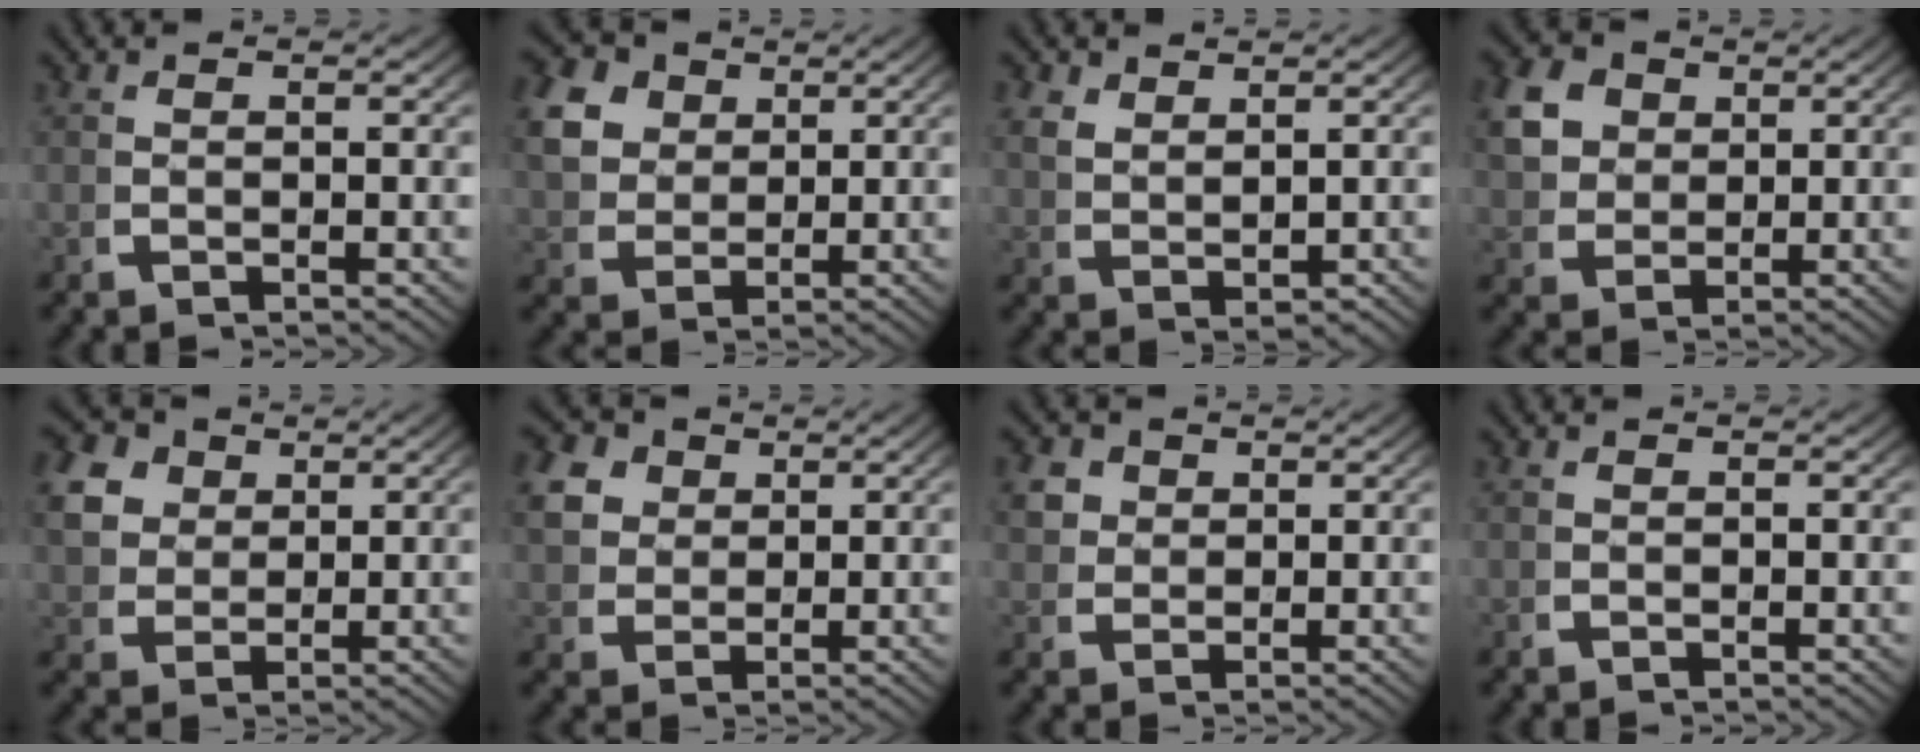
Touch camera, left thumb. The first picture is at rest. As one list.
[{"total": 8.8, "force": [3.3, 6.9, 4.3], "torque": [-0.107, -0.013, 0.061]}, {"total": 2.7, "force": [1.8, 1.5, 1.3], "torque": [-0.023, -0.006, 0.050]}, {"total": 6.9, "force": [2.6, 5.4, 3.5], "torque": [-0.089, -0.014, 0.055]}, {"total": 8.4, "force": [3.2, 6.6, 4.0], "torque": [-0.099, -0.011, 0.060]}, {"total": 7.6, "force": [2.9, 6.0, 3.5], "torque": [-0.087, -0.009, 0.055]}, {"total": 3.8, "force": [1.8, 2.9, 1.6], "torque": [-0.036, -0.007, 0.038]}, {"total": 0.0}]